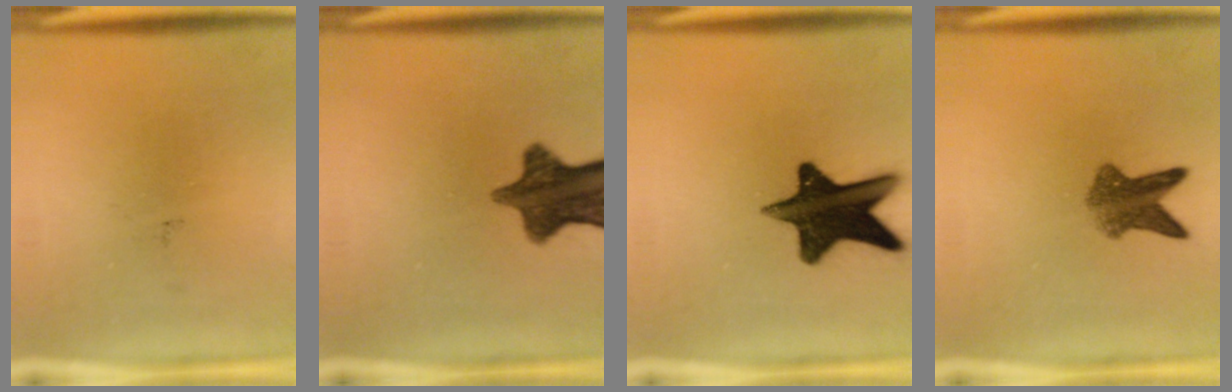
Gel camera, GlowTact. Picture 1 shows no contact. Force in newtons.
{"total": 10.9}
{"total": 15.8}
{"total": 5.7}